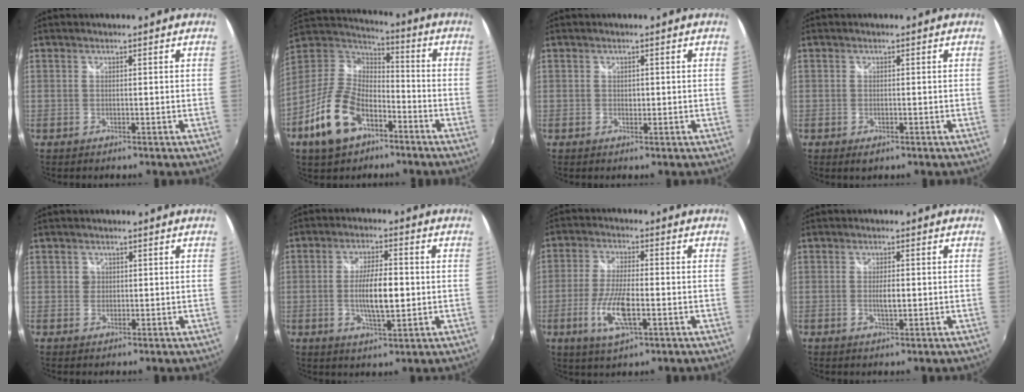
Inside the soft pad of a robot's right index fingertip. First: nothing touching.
{"total": 16.4, "force": [-8.2, 9.7, 10.5], "torque": [-0.231, -0.001, -0.144]}
{"total": 0.9, "force": [0.0, 0.8, 0.4], "torque": [-0.004, -0.001, 0.001]}
{"total": 1.2, "force": [-0.6, 0.6, 0.8], "torque": [-0.016, -0.006, -0.010]}
{"total": 1.6, "force": [0.3, 1.5, 0.2], "torque": [0.001, 0.003, 0.002]}
{"total": 8.3, "force": [-0.8, 2.4, 7.9], "torque": [-0.145, -0.004, -0.012]}
{"total": 9.5, "force": [-3.1, 2.5, 8.6], "torque": [-0.180, -0.012, -0.060]}
{"total": 2.5, "force": [-0.2, 0.8, 2.3], "torque": [-0.040, -0.004, -0.002]}